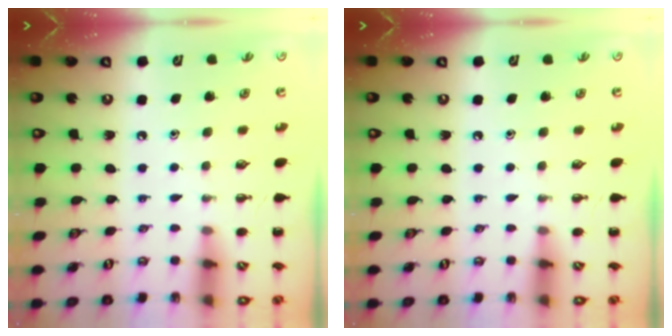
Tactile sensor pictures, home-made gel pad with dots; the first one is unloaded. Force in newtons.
{"total": 0.0}